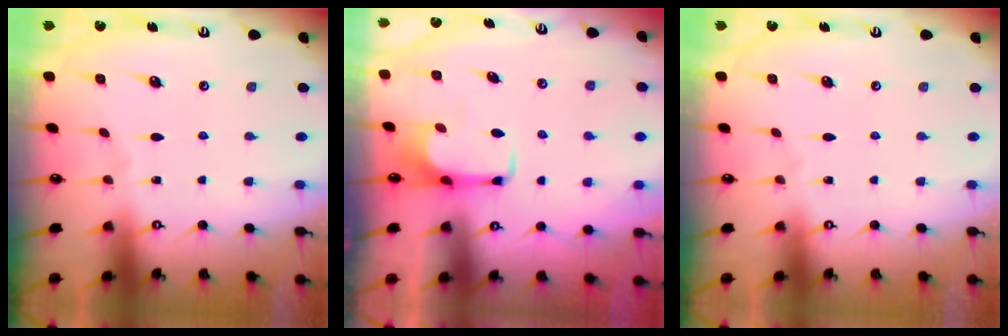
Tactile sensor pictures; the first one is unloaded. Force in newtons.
{"total": 1.5, "press": 1.4, "slide": 0.4}
{"total": 0.0}